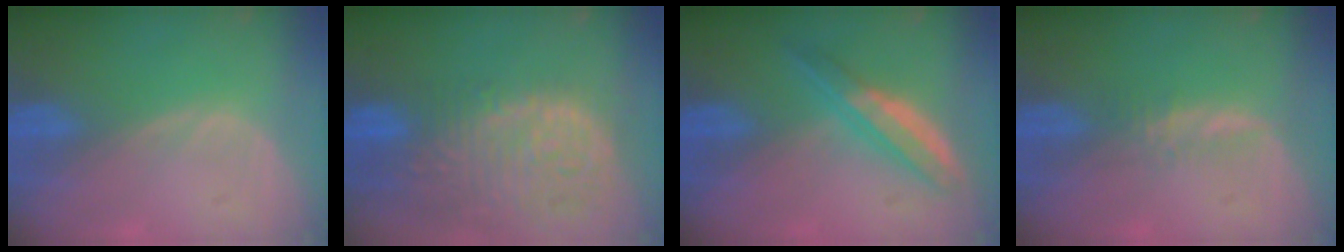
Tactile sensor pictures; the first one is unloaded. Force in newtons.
{"total": 14.6, "press": 12.0, "slide": 8.2}
{"total": 5.2, "press": 5.1, "slide": 0.9}
{"total": 1.6, "press": 1.5, "slide": 0.5}